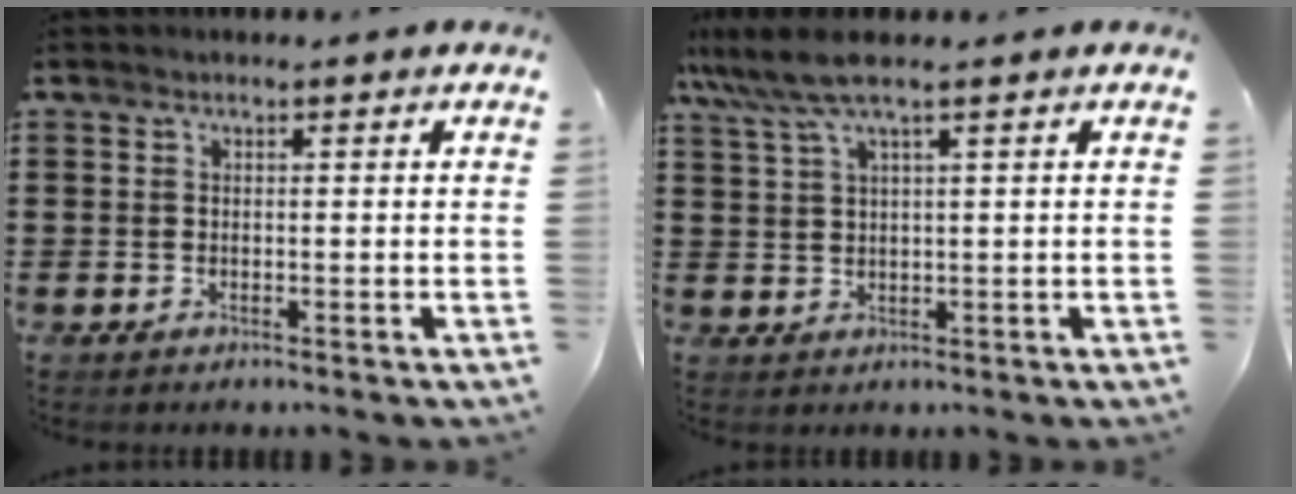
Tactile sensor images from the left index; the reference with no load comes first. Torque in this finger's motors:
{"motor_torque": [0.39, -0.55, 0.49, 0.19]}